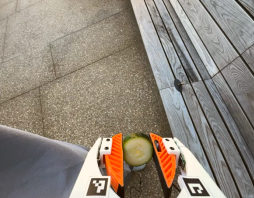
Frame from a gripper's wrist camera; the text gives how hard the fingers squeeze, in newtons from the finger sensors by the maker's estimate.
{"total": 10.5, "left": 10.5, "right": 10.6}